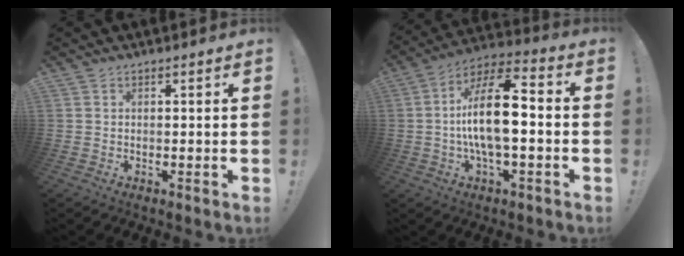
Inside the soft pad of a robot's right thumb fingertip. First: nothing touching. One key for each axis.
{"total": 16.5, "fx": -1.4, "fy": 6.4, "fz": 15.2, "tx": -0.274, "ty": 0.006, "tz": -0.028}